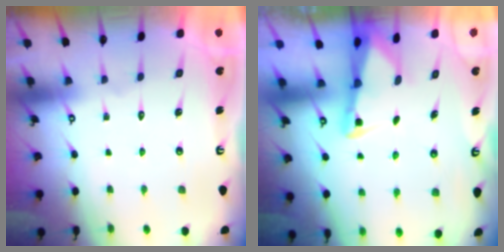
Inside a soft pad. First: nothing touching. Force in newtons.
{"total": 2.2, "press": 2.2, "slide": 0.3}